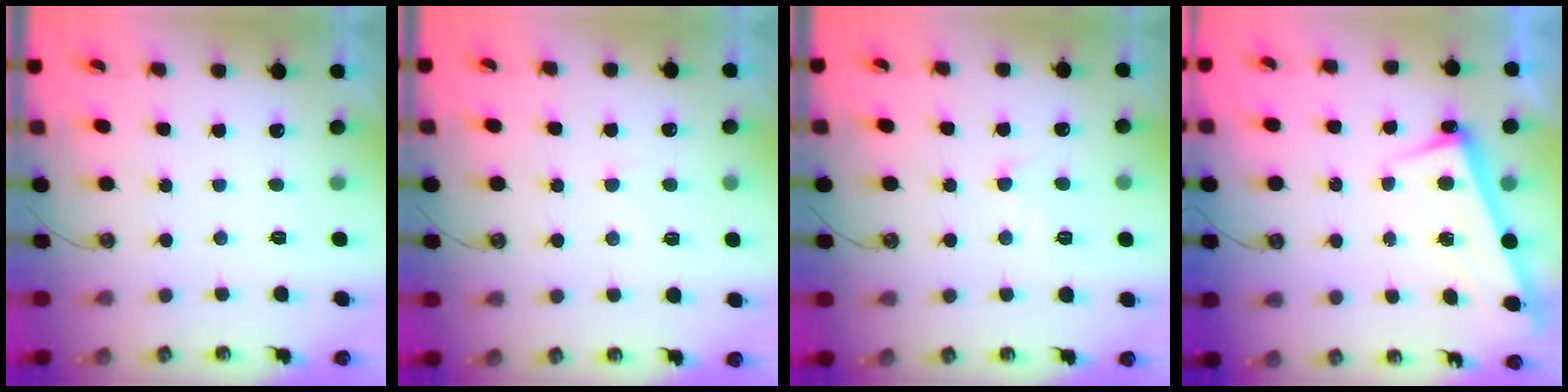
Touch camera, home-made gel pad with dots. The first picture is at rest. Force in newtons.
{"total": 3.2, "press": 3.1, "slide": 0.9}
{"total": 1.9, "press": 1.8, "slide": 0.5}
{"total": 2.6, "press": 2.4, "slide": 0.9}